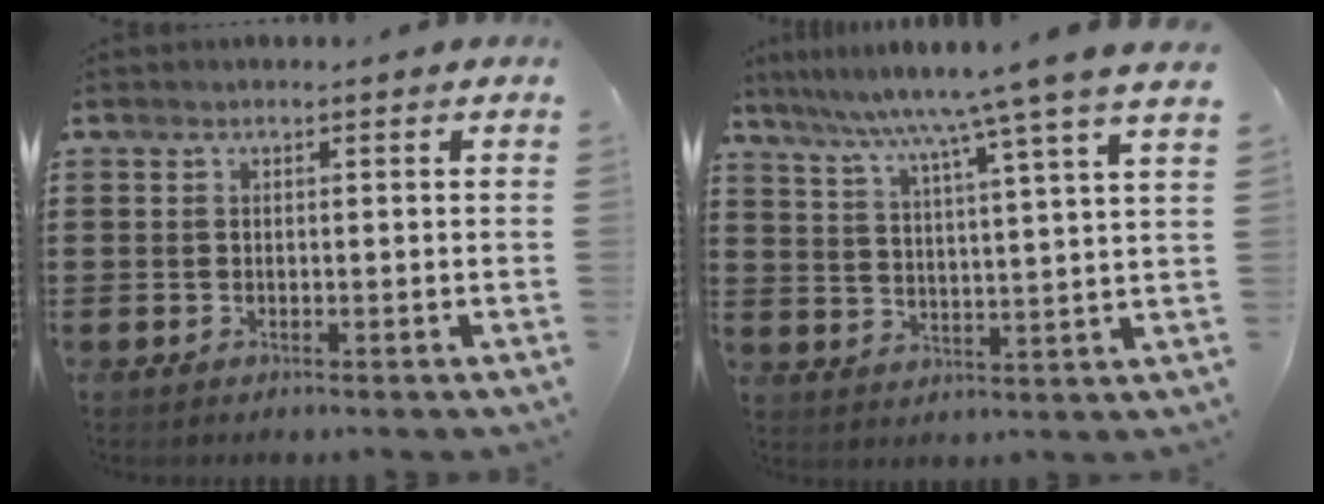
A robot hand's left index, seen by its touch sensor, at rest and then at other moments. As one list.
[{"total": 7.9, "force": [6.7, -1.6, 3.9], "torque": [-0.102, -0.039, 0.105]}]